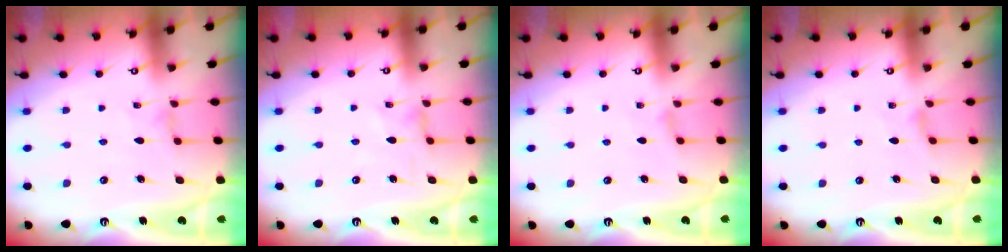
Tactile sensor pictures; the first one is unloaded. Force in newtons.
{"total": 0.0}
{"total": 1.1, "press": 1.1, "slide": 0.3}
{"total": 2.9, "press": 2.8, "slide": 0.5}